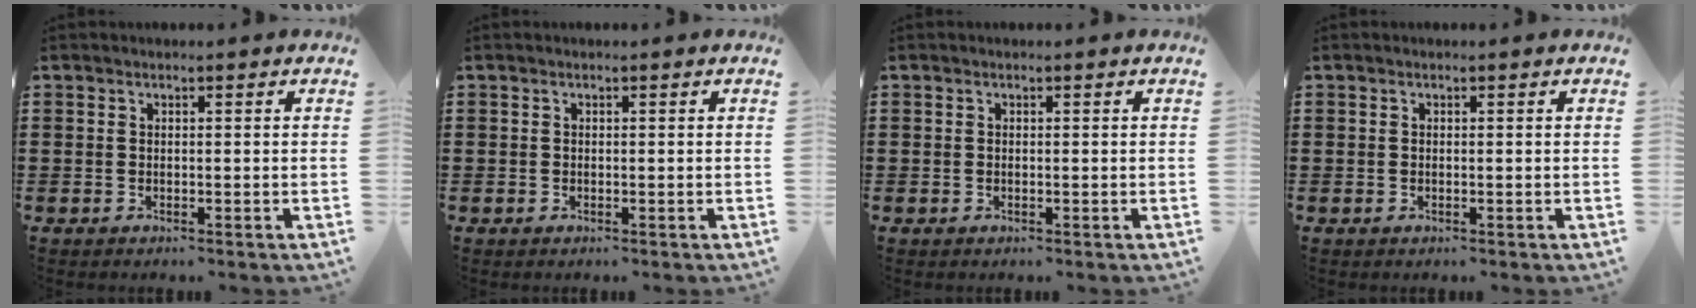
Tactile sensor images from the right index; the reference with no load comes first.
{"total": 0.0}
{"total": 0.0}
{"total": 0.0}